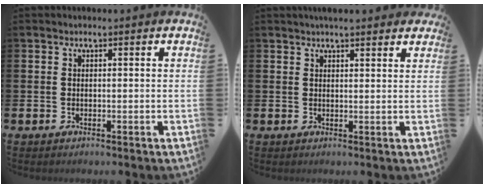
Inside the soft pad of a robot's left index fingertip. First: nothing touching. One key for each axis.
{"total": 2.7, "fx": 2.6, "fy": 0.4, "fz": 0.7, "tx": -0.007, "ty": -0.008, "tz": 0.044}